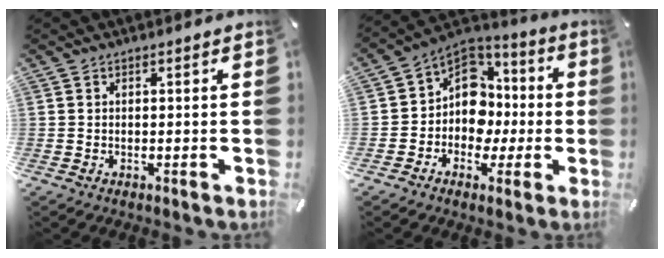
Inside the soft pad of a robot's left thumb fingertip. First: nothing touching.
{"total": 11.9, "force": [-1.3, 10.8, 4.8], "torque": [-0.092, 0.001, -0.016]}